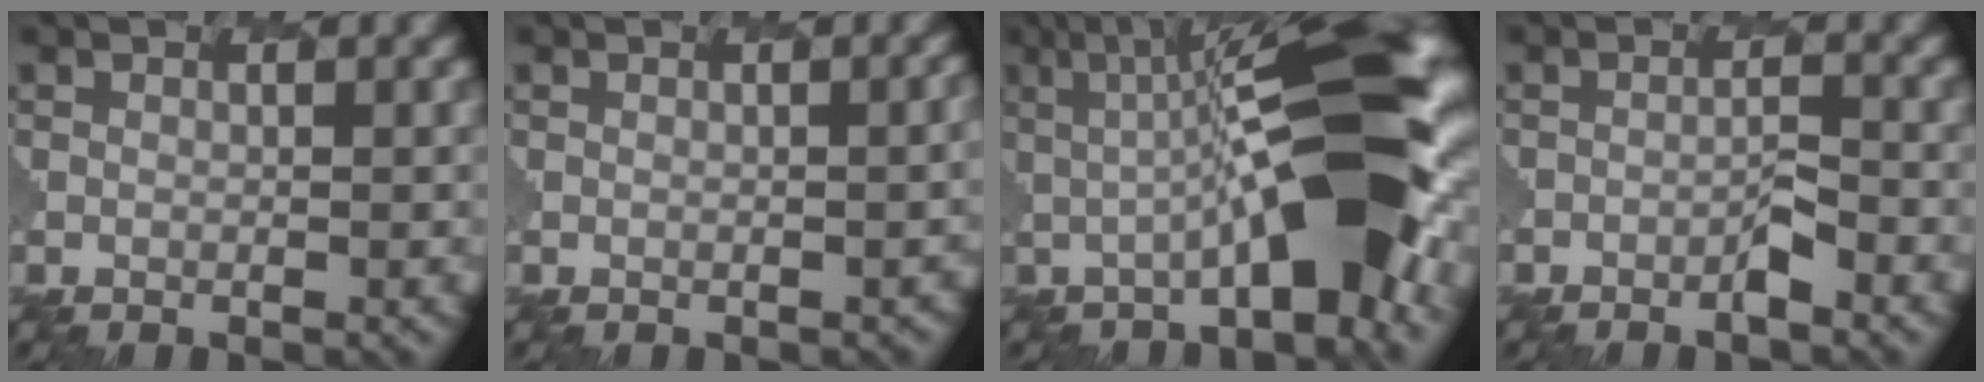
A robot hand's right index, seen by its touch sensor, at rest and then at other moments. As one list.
[{"total": 3.1, "force": [-0.5, 1.6, 2.6], "torque": [-0.011, 0.001, -0.004]}, {"total": 9.3, "force": [-0.3, 1.7, 9.2], "torque": [-0.139, 0.023, -0.027]}, {"total": 2.4, "force": [-1.6, -0.7, -1.7], "torque": [-0.010, 0.003, -0.041]}]